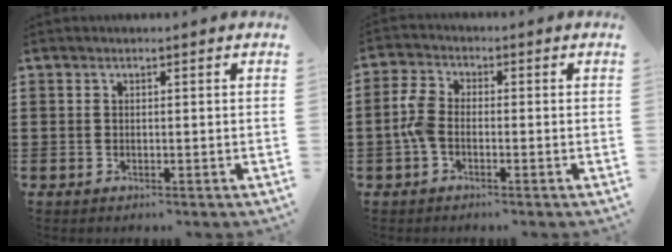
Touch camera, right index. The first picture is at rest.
{"total": 4.3, "force": [-1.2, 2.5, 3.3], "torque": [-0.087, -0.002, -0.031]}